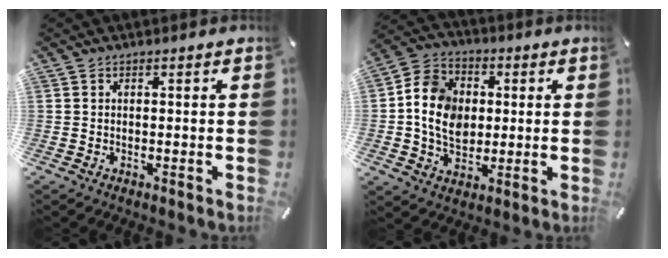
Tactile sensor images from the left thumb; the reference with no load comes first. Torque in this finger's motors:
{"motor_torque": [1.17, 1.25, 1.24, 0.10, 0.41]}